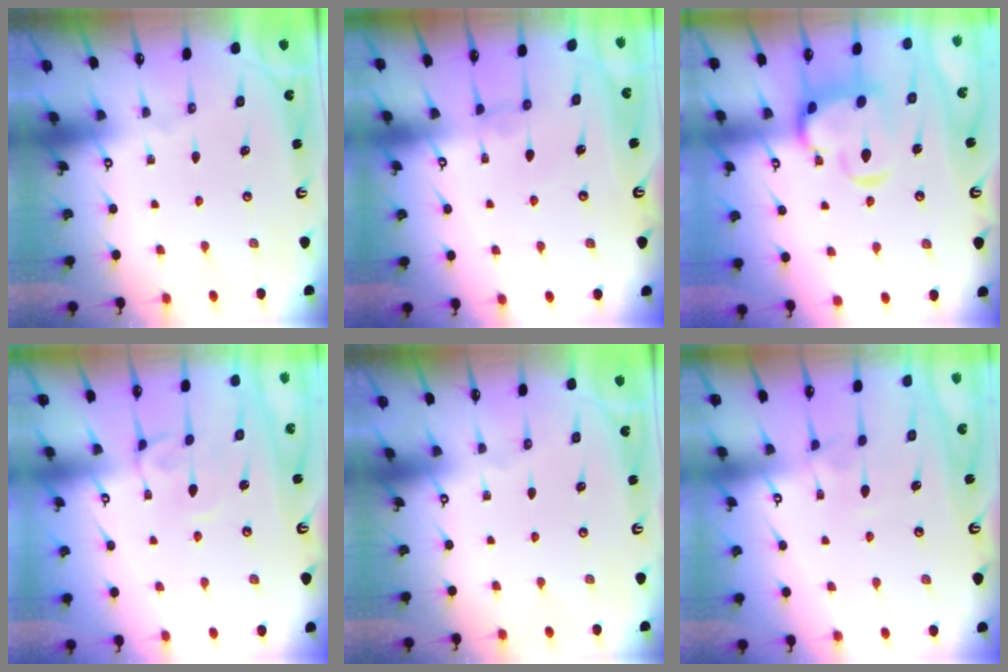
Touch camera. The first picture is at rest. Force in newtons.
{"total": 0.6, "press": 0.5, "slide": 0.4}
{"total": 8.3, "press": 8.1, "slide": 1.8}
{"total": 3.0, "press": 3.0, "slide": 0.4}
{"total": 0.0}
{"total": 2.7, "press": 2.7, "slide": 0.4}